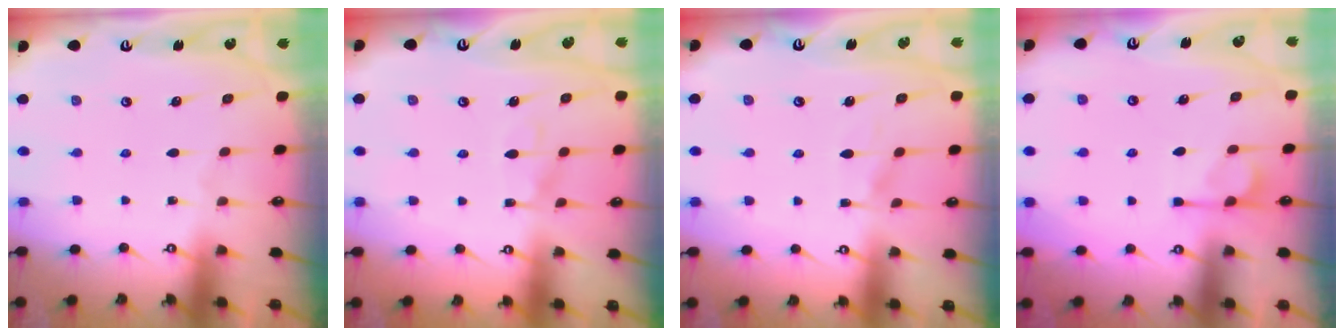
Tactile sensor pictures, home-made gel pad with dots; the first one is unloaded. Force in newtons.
{"total": 6.8, "press": 6.7, "slide": 0.7}
{"total": 6.1, "press": 6.1, "slide": 0.7}
{"total": 2.0, "press": 1.5, "slide": 1.2}